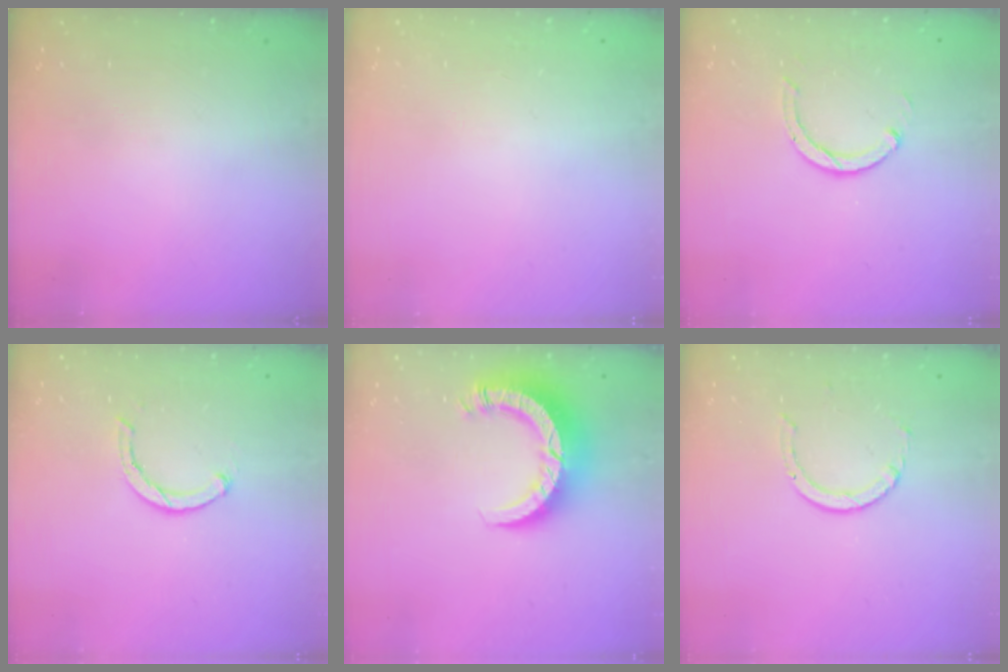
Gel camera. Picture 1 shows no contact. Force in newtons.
{"total": 2.6, "press": 2.6, "slide": 0.2}
{"total": 3.0, "press": 3.0, "slide": 0.3}
{"total": 3.3, "press": 3.2, "slide": 0.7}
{"total": 10.0, "press": 10.0, "slide": 1.1}
{"total": 3.3, "press": 3.3, "slide": 0.3}